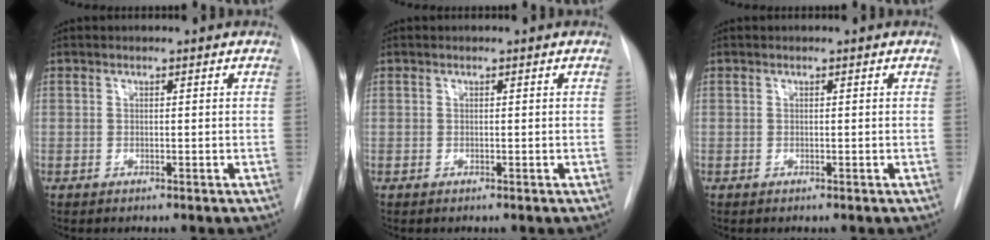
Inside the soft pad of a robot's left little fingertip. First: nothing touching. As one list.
[{"total": 0.0}, {"total": 0.0}]